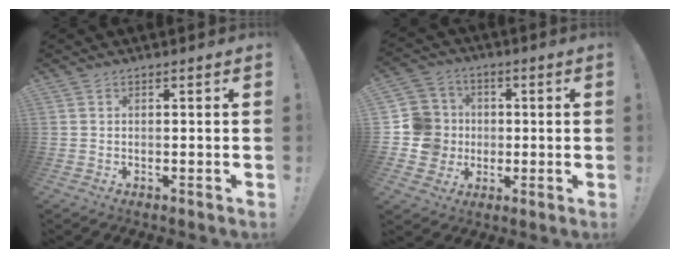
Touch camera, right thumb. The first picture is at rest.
{"total": 11.8, "force": [-0.5, 11.2, 3.5], "torque": [-0.066, 0.011, 0.000]}